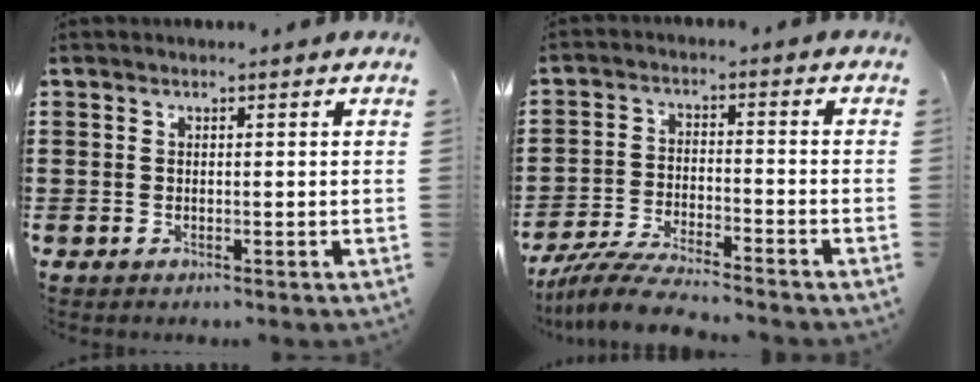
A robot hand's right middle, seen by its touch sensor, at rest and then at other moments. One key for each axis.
{"total": 6.3, "fx": -5.8, "fy": 0.3, "fz": 2.3, "tx": -0.055, "ty": -0.008, "tz": -0.114}